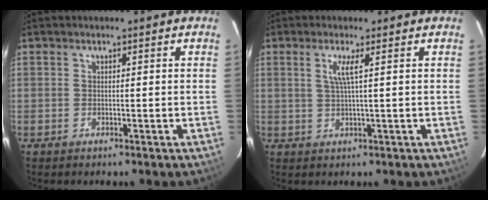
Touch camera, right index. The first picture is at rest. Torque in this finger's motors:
{"motor_torque": [0.02, 0.05, 0.11, 0.06]}